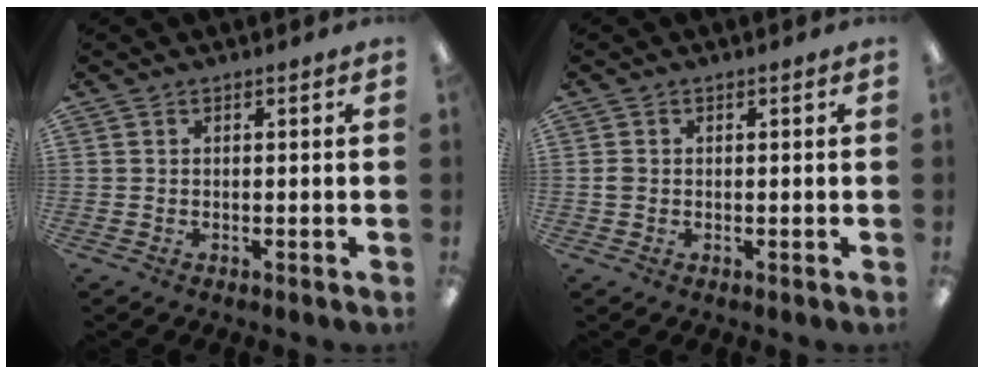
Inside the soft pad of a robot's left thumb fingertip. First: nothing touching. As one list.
[{"total": 1.3, "force": [0.0, 1.1, 0.7], "torque": [-0.012, 0.004, -0.001]}]